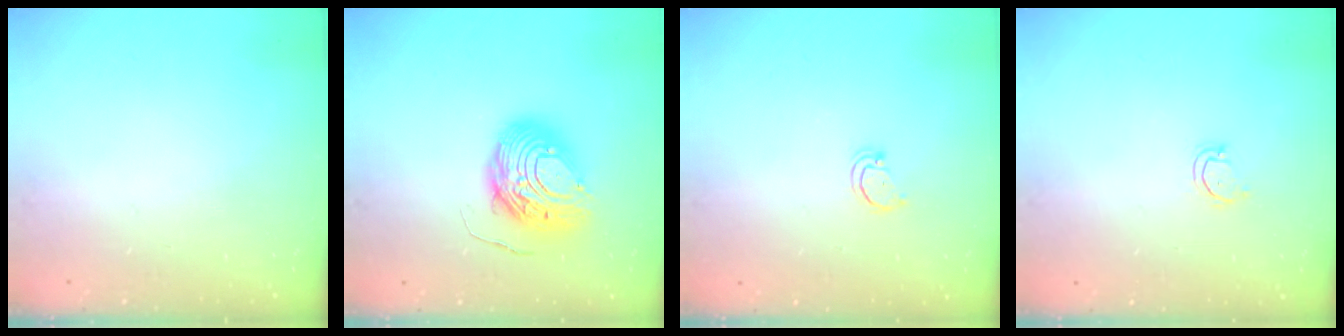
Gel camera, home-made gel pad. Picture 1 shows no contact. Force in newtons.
{"total": 11.8, "press": 11.8, "slide": 1.3}
{"total": 2.1, "press": 2.1, "slide": 0.2}
{"total": 2.9, "press": 2.9, "slide": 0.3}